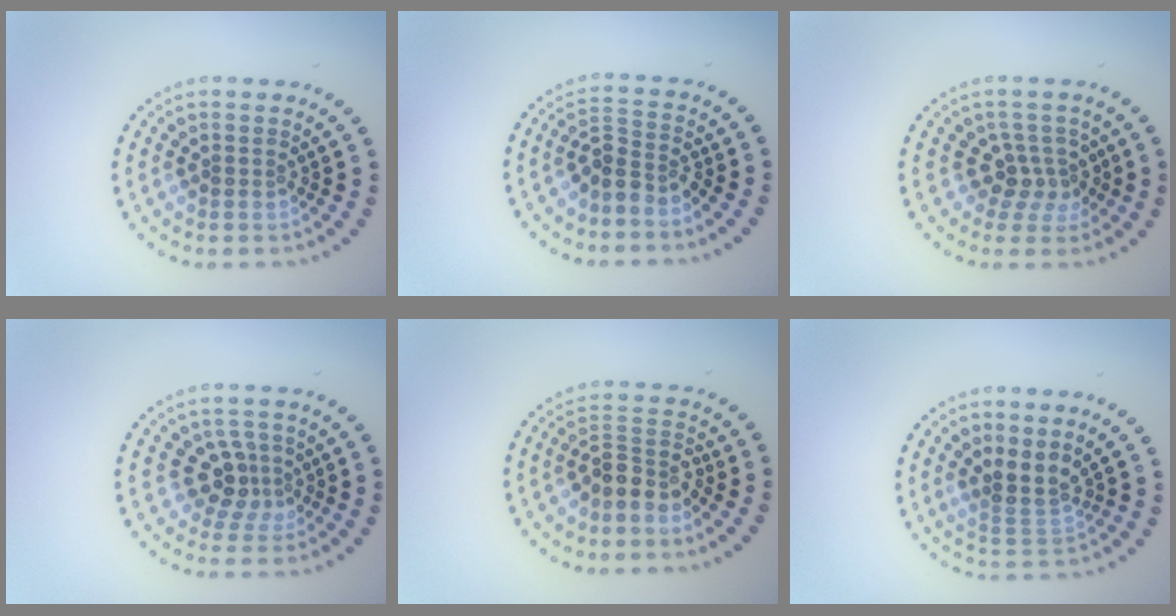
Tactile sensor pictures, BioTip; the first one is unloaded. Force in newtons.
{"total": 2.5, "press": 1.9, "slide": 1.6}
{"total": 2.8, "press": 2.1, "slide": 1.9}
{"total": 2.9, "press": 2.5, "slide": 1.4}
{"total": 2.8, "press": 2.4, "slide": 1.4}
{"total": 2.6, "press": 2.0, "slide": 1.7}